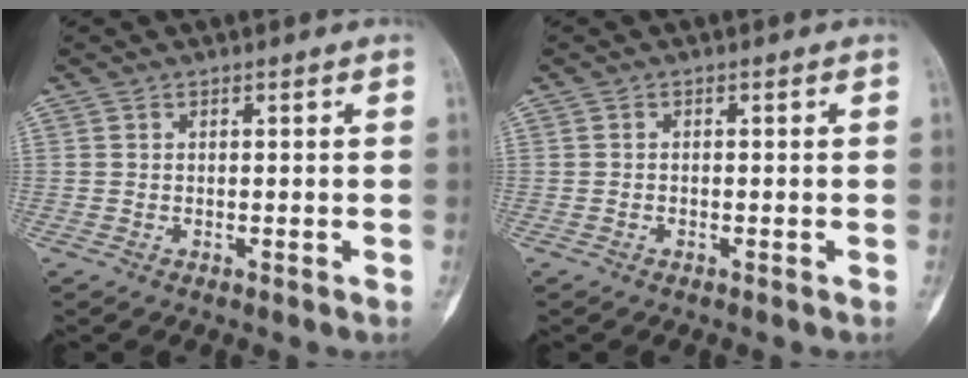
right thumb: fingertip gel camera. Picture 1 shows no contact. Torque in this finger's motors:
{"motor_torque": [0.11, 0.48, -0.13, -0.22, -0.09]}